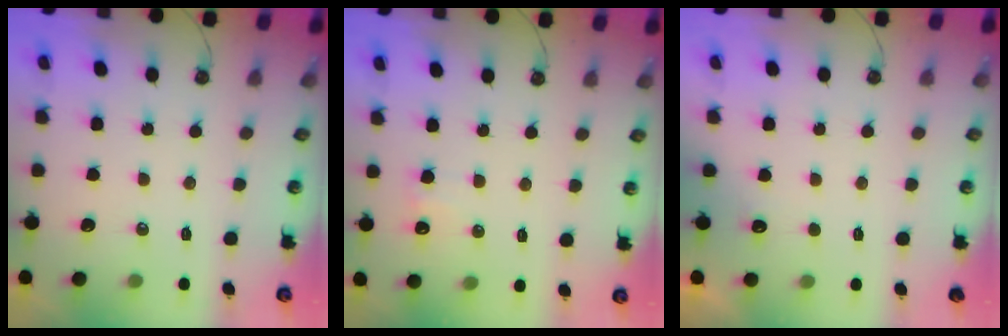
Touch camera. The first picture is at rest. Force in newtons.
{"total": 7.3, "press": 7.2, "slide": 1.1}
{"total": 2.6, "press": 2.4, "slide": 0.9}